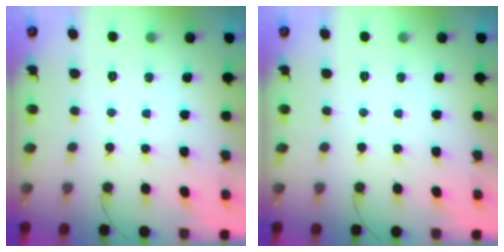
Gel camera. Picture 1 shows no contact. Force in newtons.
{"total": 0.0}